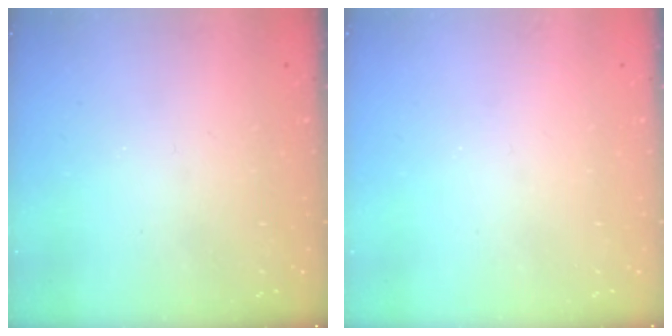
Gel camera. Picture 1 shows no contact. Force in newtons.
{"total": 0.0}